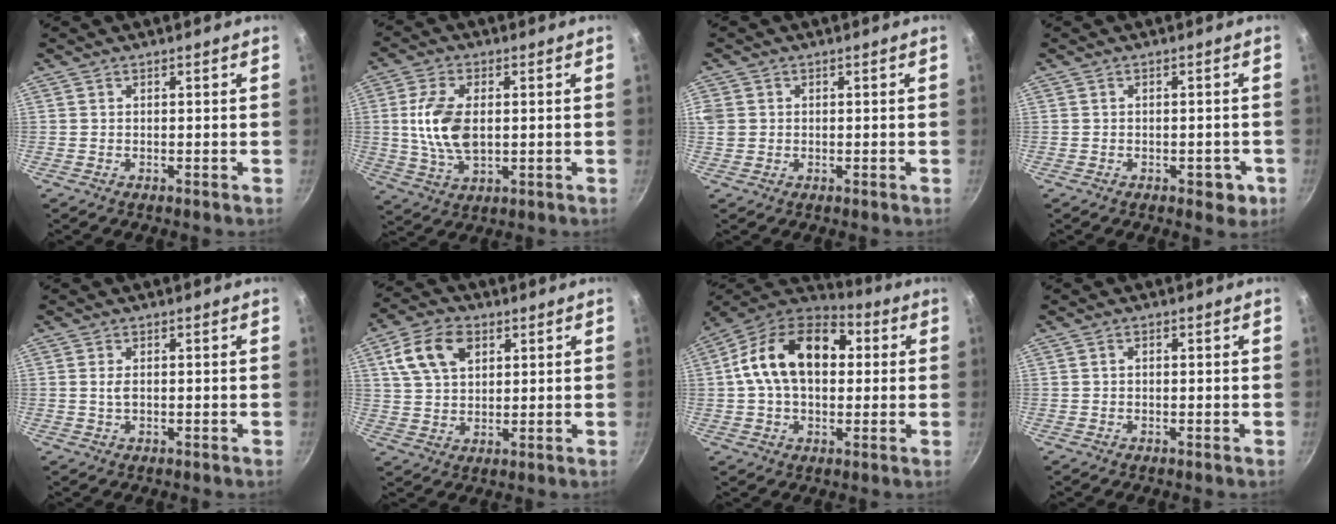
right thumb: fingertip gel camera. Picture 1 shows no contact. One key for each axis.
{"total": 10.9, "fx": 0.8, "fy": 6.0, "fz": 9.1, "tx": -0.185, "ty": -0.005, "tz": 0.021}
{"total": 4.3, "fx": 0.6, "fy": 3.8, "fz": 1.9, "tx": -0.046, "ty": 0.007, "tz": 0.019}
{"total": 3.5, "fx": -1.6, "fy": 2.0, "fz": 2.4, "tx": -0.012, "ty": 0.008, "tz": -0.018}
{"total": 1.7, "fx": 0.1, "fy": 0.9, "fz": 1.4, "tx": -0.029, "ty": -0.002, "tz": 0.003}
{"total": 10.8, "fx": 4.2, "fy": 7.0, "fz": 7.1, "tx": -0.120, "ty": 0.001, "tz": 0.077}
{"total": 19.3, "fx": 2.9, "fy": 12.4, "fz": 14.5, "tx": -0.236, "ty": 0.030, "tz": 0.040}
{"total": 0.9, "fx": 0.0, "fy": 0.6, "fz": 0.6, "tx": -0.007, "ty": 0.003, "tz": -0.001}